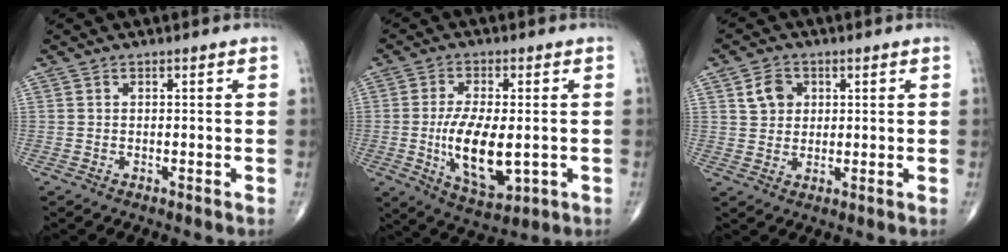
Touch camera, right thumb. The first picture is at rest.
{"total": 12.7, "force": [-1.8, 5.8, 11.2], "torque": [-0.194, -0.015, -0.019]}
{"total": 4.9, "force": [1.6, 4.0, 2.3], "torque": [-0.020, -0.004, 0.027]}